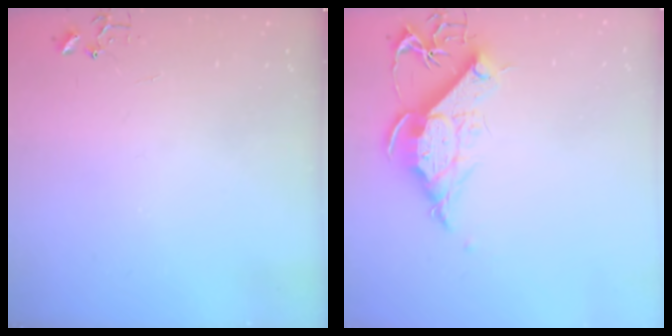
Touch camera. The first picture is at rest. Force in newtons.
{"total": 12.9, "press": 12.8, "slide": 1.5}